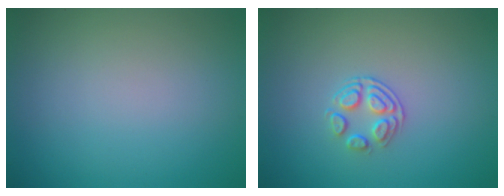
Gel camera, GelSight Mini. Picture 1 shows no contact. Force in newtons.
{"total": 2.1, "press": 1.4, "slide": 1.5}